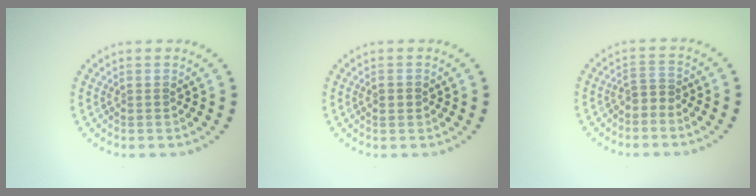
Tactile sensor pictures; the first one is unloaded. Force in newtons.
{"total": 1.2, "press": 1.2, "slide": 0.1}
{"total": 1.3, "press": 1.0, "slide": 0.9}